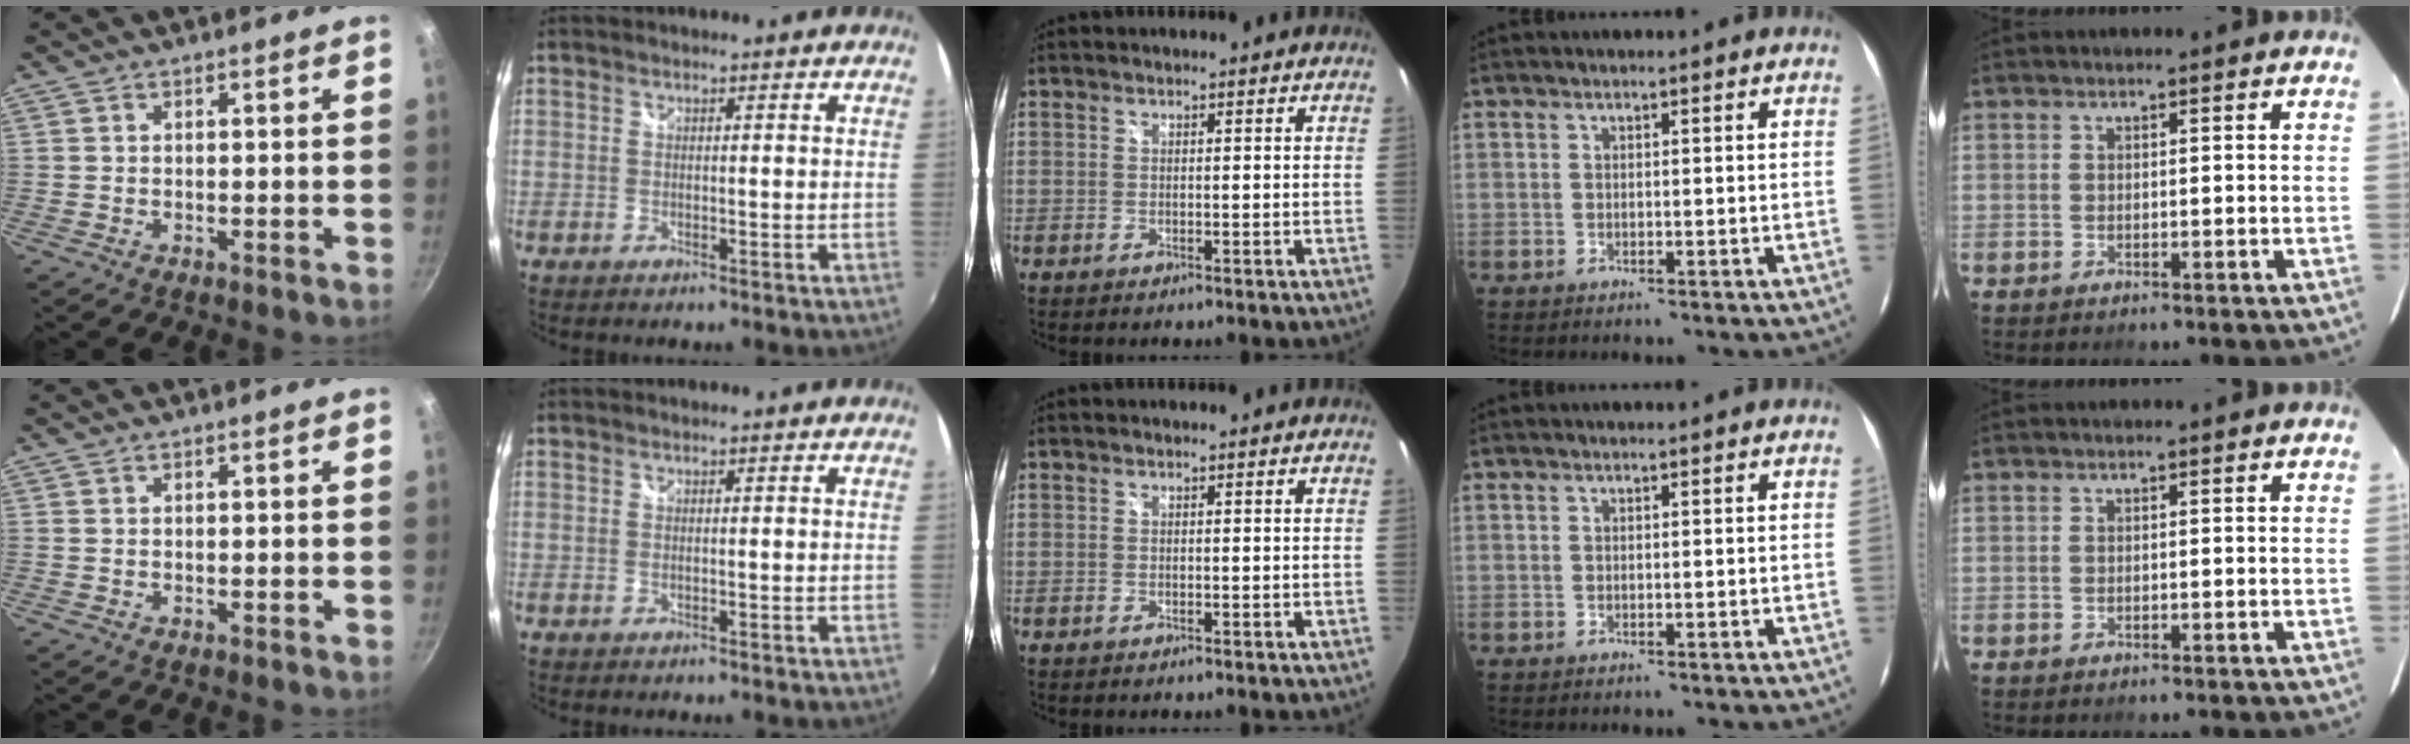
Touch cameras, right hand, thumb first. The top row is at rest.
{}